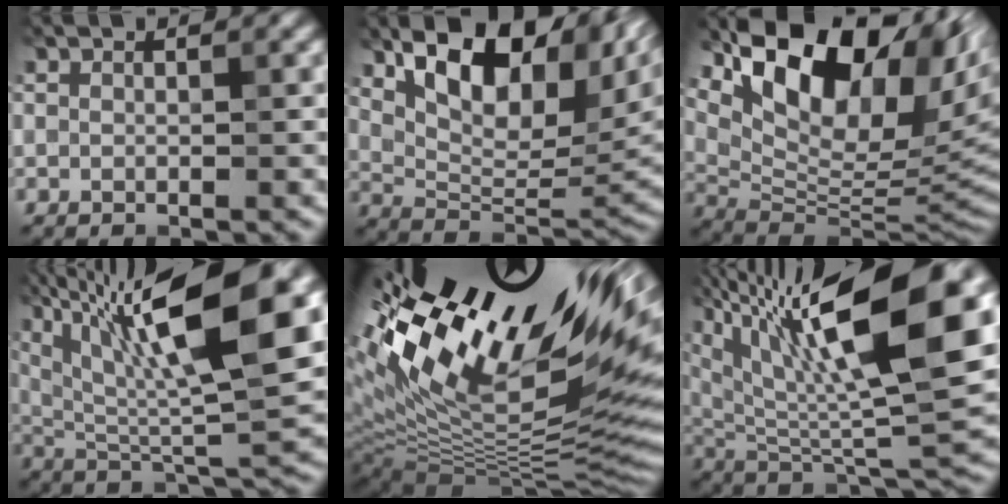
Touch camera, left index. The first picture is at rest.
{"total": 12.3, "force": [5.1, 5.8, 9.6], "torque": [-0.147, 0.000, 0.097]}
{"total": 14.4, "force": [6.7, 7.8, 10.1], "torque": [-0.176, 0.027, 0.125]}
{"total": 12.9, "force": [5.2, 3.0, 11.4], "torque": [-0.199, 0.013, 0.094]}
{"total": 18.8, "force": [7.6, 6.7, 15.9], "torque": [-0.235, 0.007, 0.153]}
{"total": 15.4, "force": [6.6, 4.1, 13.3], "torque": [-0.231, 0.015, 0.118]}